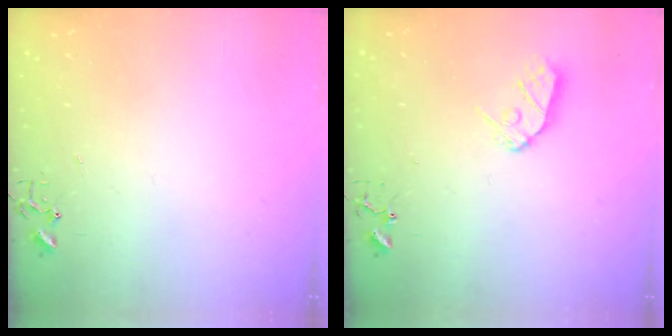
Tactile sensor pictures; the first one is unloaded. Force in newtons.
{"total": 8.6, "press": 8.5, "slide": 0.7}